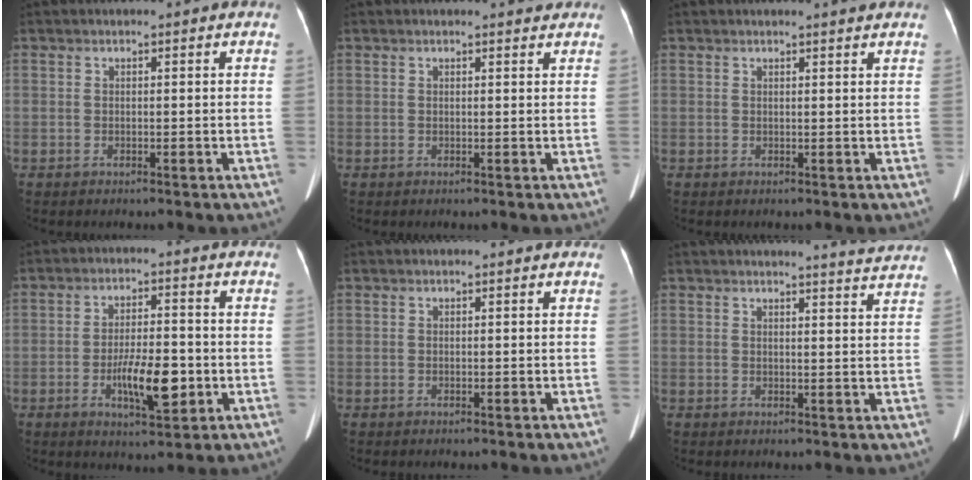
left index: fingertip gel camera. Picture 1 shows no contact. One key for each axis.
{"total": 1.3, "fx": 1.3, "fy": 0.1, "fz": 0.2, "tx": -0.008, "ty": -0.004, "tz": 0.013}
{"total": 2.1, "fx": 1.9, "fy": -0.3, "fz": 0.8, "tx": -0.015, "ty": -0.001, "tz": 0.023}
{"total": 8.7, "fx": -2.7, "fy": 2.6, "fz": 7.9, "tx": -0.138, "ty": -0.004, "tz": -0.044}
{"total": 0.0}
{"total": 4.8, "fx": 4.6, "fy": -0.8, "fz": 0.7, "tx": -0.018, "ty": -0.014, "tz": 0.042}